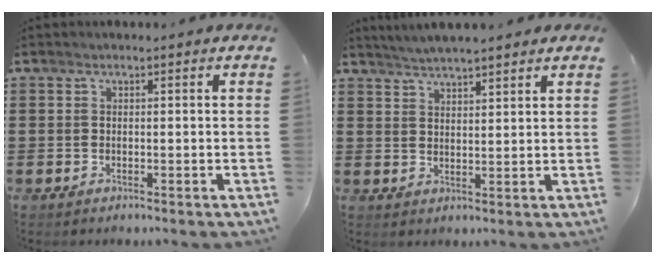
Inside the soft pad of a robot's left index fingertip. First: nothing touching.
{"total": 3.0, "force": [3.0, -0.3, 0.5], "torque": [-0.018, -0.008, 0.054]}